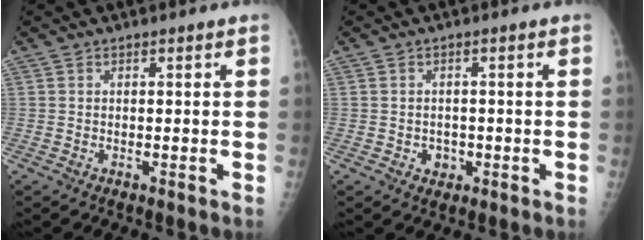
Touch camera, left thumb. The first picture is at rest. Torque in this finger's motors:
{"motor_torque": [-0.09, 0.07, 0.13, 0.07, 0.00]}